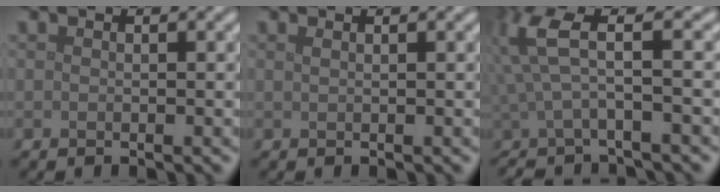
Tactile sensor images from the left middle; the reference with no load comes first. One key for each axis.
{"total": 0.8, "fx": 0.4, "fy": 0.4, "fz": 0.5, "tx": -0.004, "ty": 0.001, "tz": 0.002}
{"total": 3.8, "fx": 0.6, "fy": 0.4, "fz": 3.7, "tx": -0.083, "ty": 0.004, "tz": 0.001}